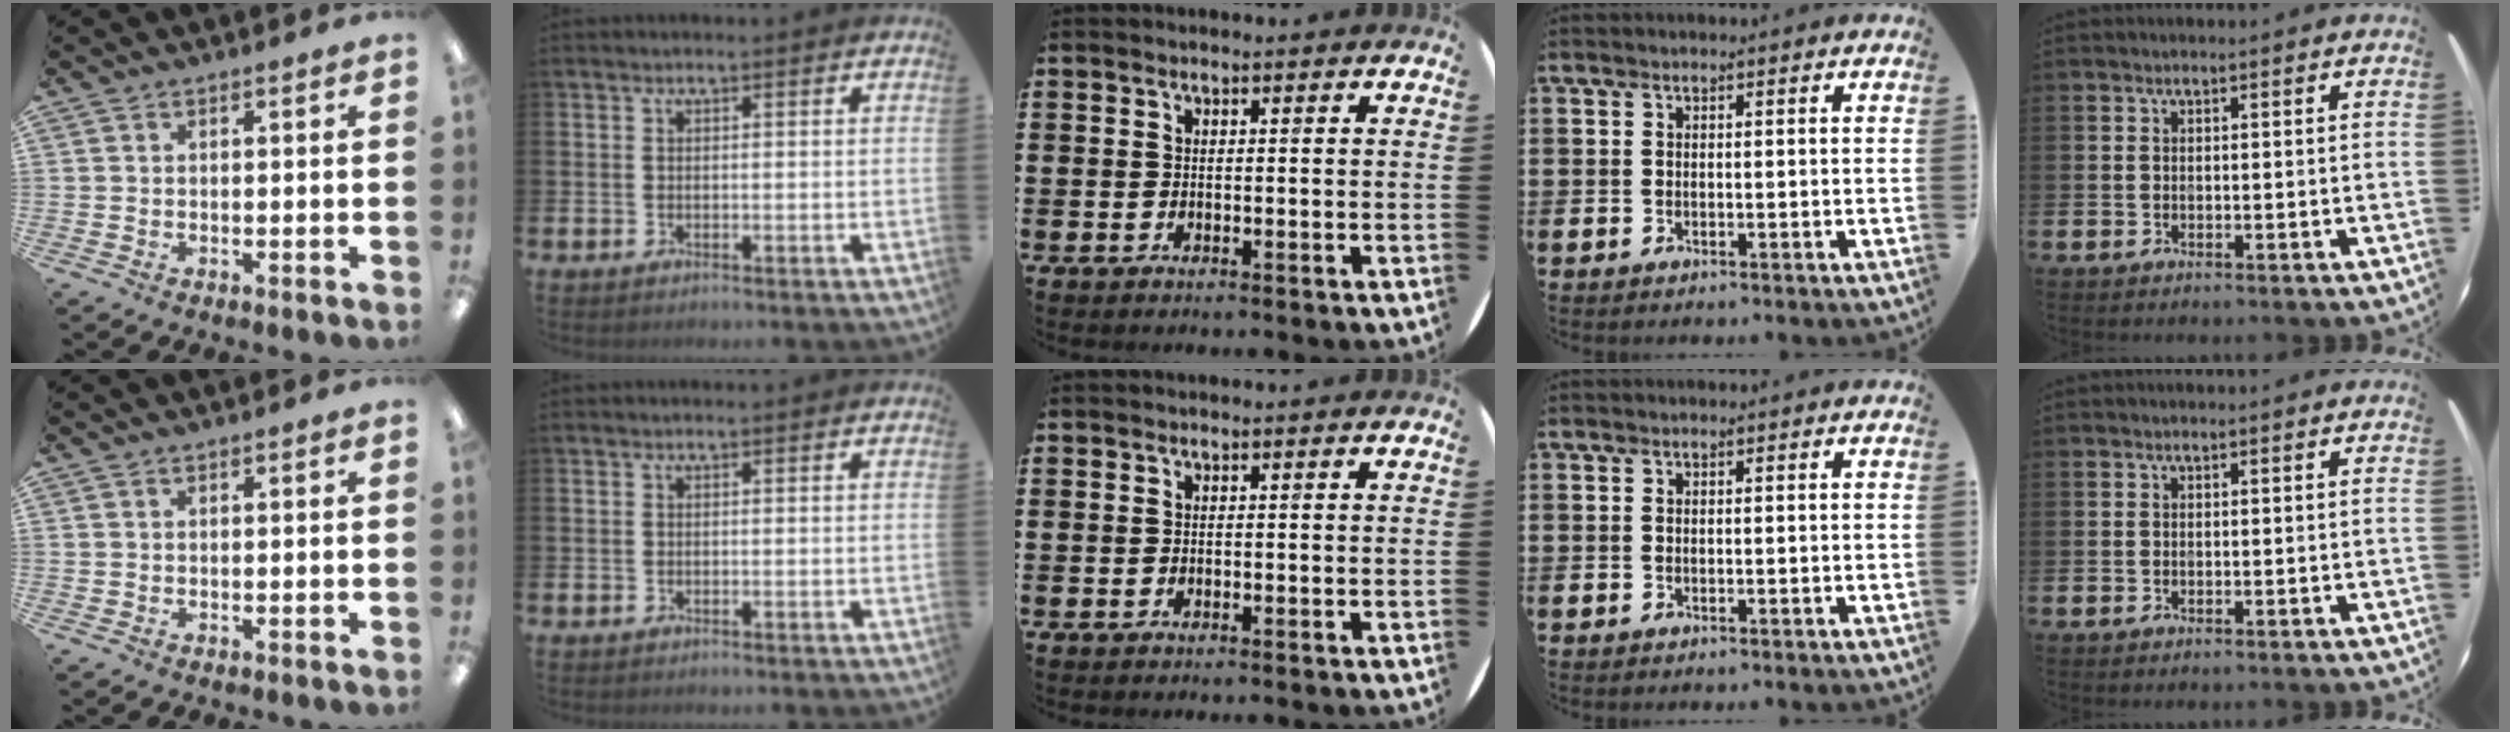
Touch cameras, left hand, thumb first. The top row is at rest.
{}